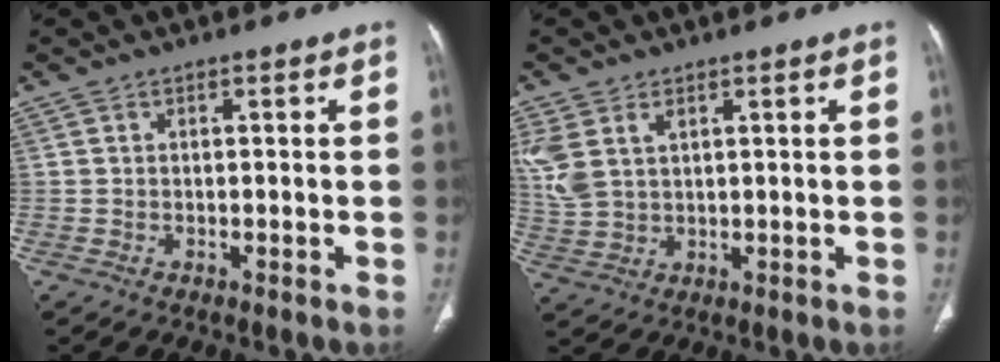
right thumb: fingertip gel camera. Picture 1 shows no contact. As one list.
[{"total": 7.6, "force": [3.0, 4.8, 5.2], "torque": [-0.125, 0.003, 0.071]}]